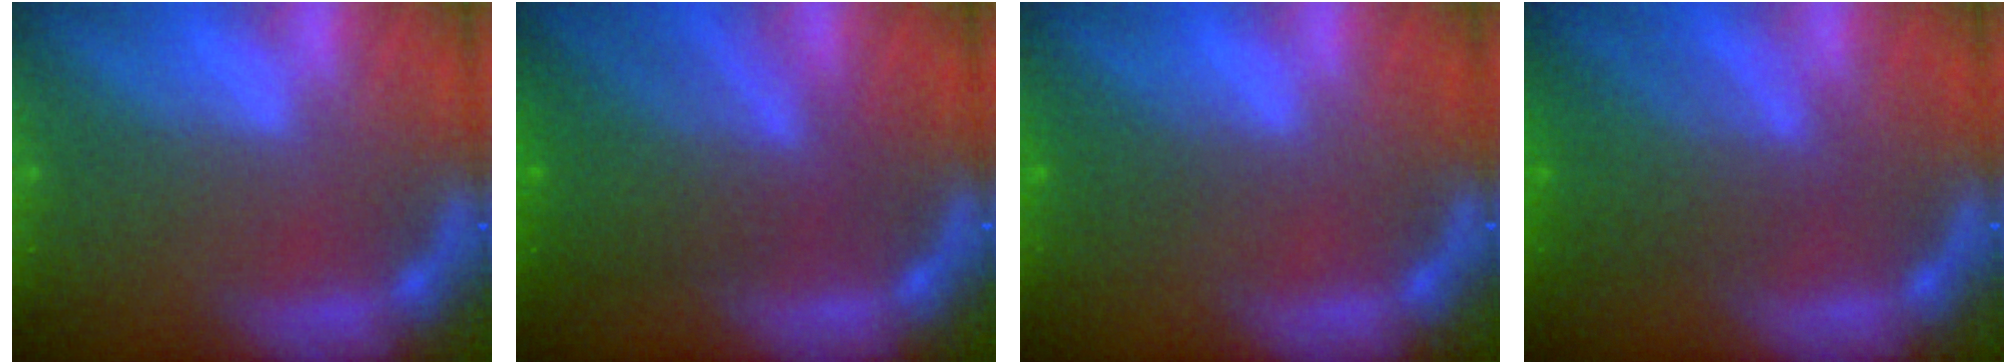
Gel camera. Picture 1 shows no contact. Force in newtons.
{"total": 7.0}
{"total": 1.5}
{"total": 5.0}